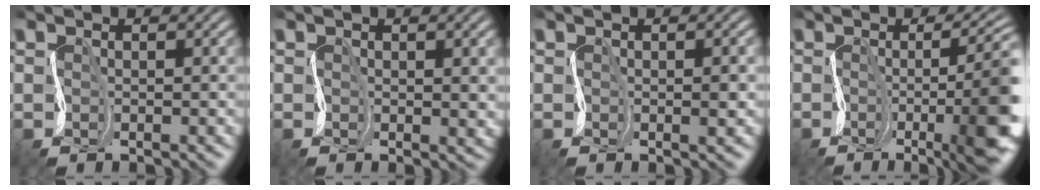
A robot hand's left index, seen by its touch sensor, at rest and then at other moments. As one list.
[{"total": 3.3, "force": [0.3, 1.1, 3.1], "torque": [-0.039, 0.003, 0.006]}, {"total": 1.8, "force": [0.2, 0.4, 1.8], "torque": [-0.023, 0.005, 0.003]}, {"total": 12.0, "force": [-2.5, 3.5, 11.3], "torque": [-0.121, 0.015, -0.037]}]